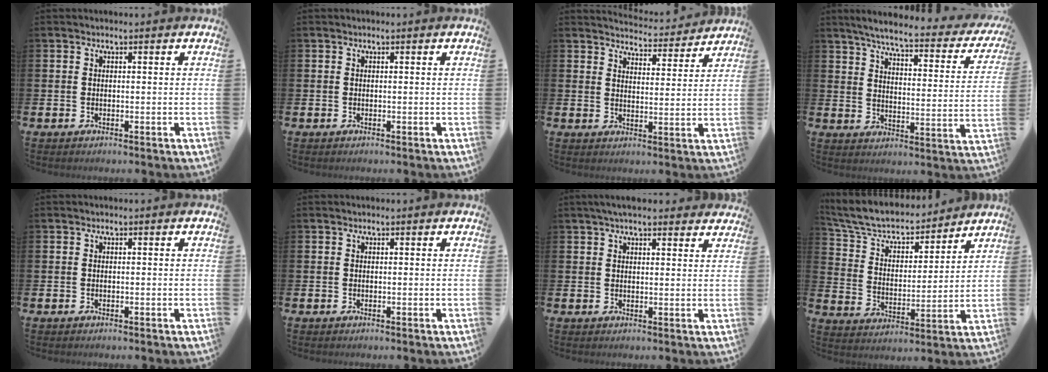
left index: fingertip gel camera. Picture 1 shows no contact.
{"total": 0.0}
{"total": 4.5, "force": [4.4, 0.6, 0.0], "torque": [-0.003, -0.039, 0.074]}
{"total": 5.5, "force": [4.7, 0.7, 2.8], "torque": [-0.069, -0.039, 0.068]}
{"total": 0.0}
{"total": 0.0}
{"total": 3.8, "force": [3.5, 0.7, 1.4], "torque": [-0.030, -0.010, 0.063]}
{"total": 7.5, "force": [6.7, 2.4, 2.1], "torque": [-0.078, -0.047, 0.116]}